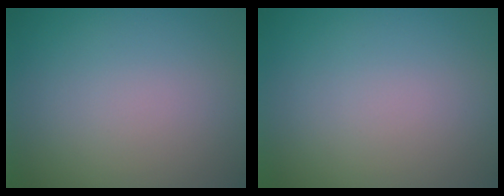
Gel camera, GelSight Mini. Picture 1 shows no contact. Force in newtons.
{"total": 0.0}